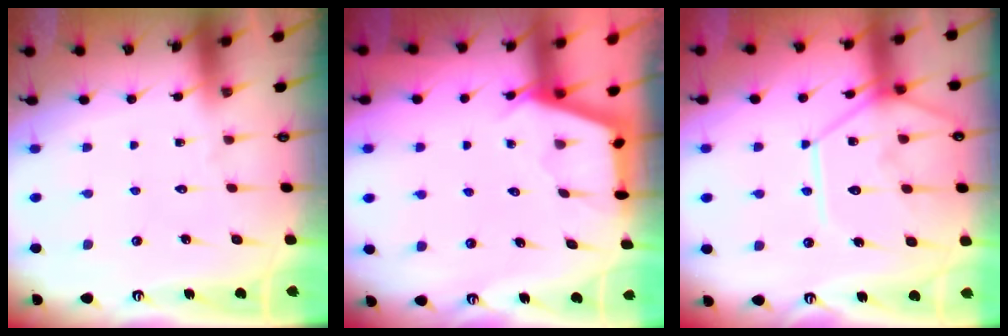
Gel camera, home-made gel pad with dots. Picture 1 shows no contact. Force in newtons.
{"total": 2.8, "press": 2.8, "slide": 0.3}
{"total": 13.7, "press": 13.6, "slide": 1.6}